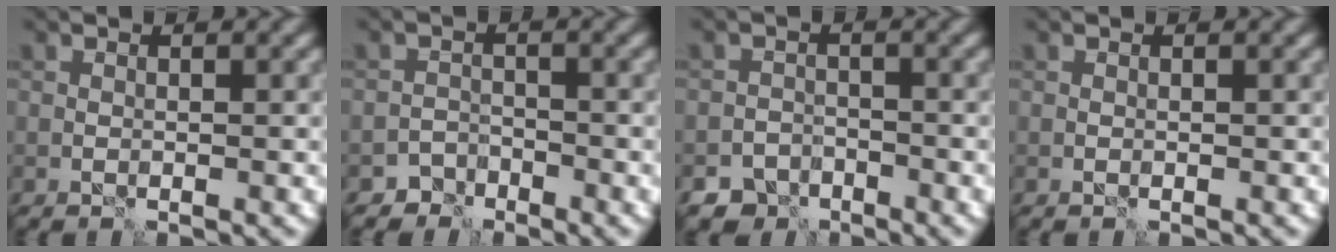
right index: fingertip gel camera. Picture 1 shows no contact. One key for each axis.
{"total": 2.0, "fx": -1.7, "fy": 1.1, "fz": -0.3, "tx": 0.018, "ty": 0.008, "tz": -0.030}
{"total": 4.1, "fx": -3.4, "fy": 2.3, "fz": 0.3, "tx": 0.016, "ty": 0.003, "tz": -0.051}
{"total": 0.0}